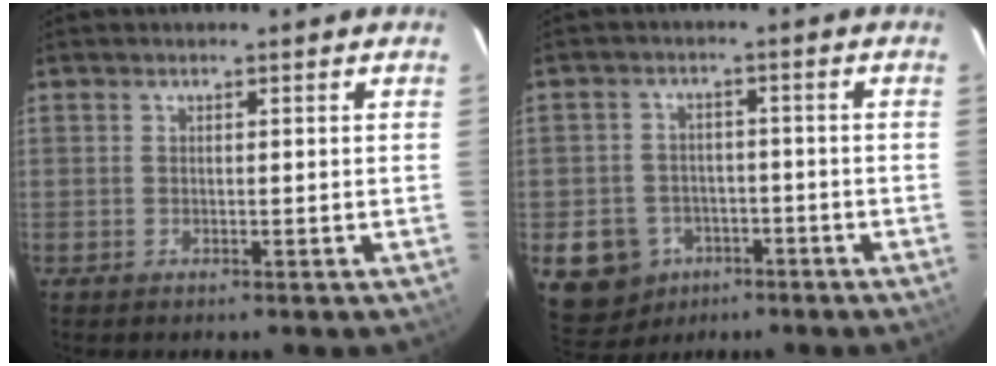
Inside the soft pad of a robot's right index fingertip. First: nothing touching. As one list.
[{"total": 10.1, "force": [-4.9, 8.2, 3.0], "torque": [-0.096, 0.015, -0.062]}]